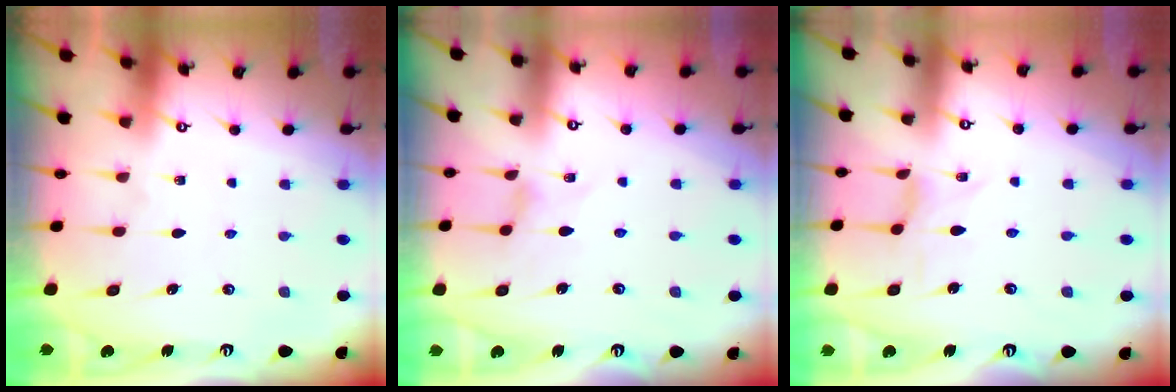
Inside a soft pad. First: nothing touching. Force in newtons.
{"total": 0.0}
{"total": 0.6, "press": 0.6, "slide": 0.2}